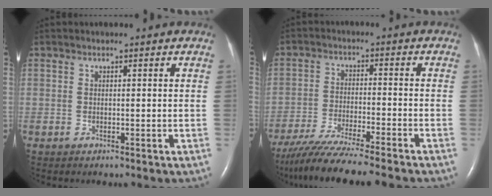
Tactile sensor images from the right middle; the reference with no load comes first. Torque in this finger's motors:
{"motor_torque": [1.09, -1.05, 0.22, 0.14]}